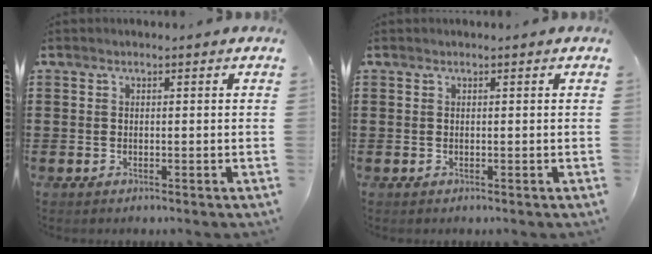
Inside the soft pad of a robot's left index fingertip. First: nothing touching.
{"total": 0.0}